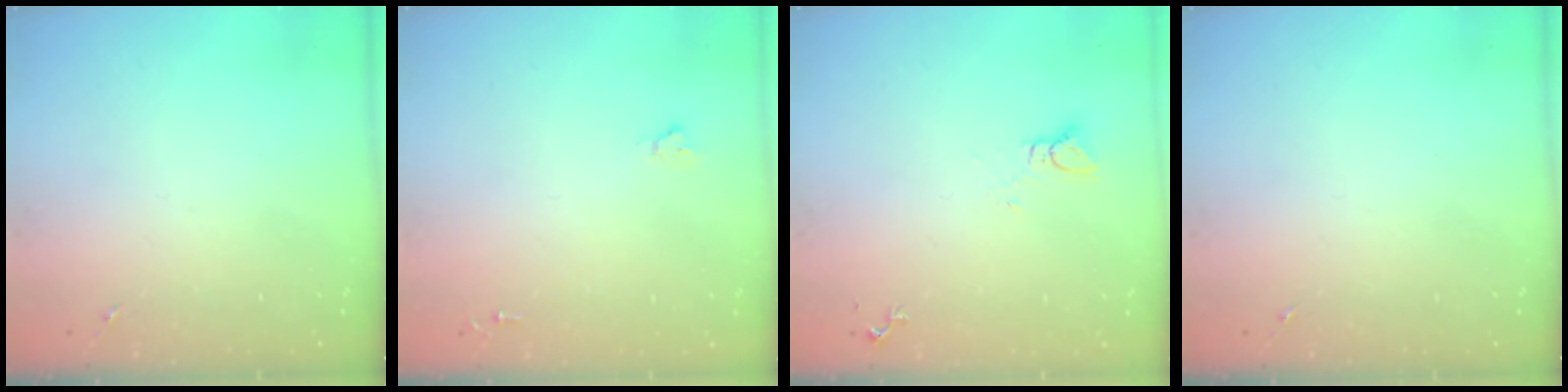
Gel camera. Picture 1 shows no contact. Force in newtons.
{"total": 1.6, "press": 1.6, "slide": 0.2}
{"total": 2.8, "press": 2.8, "slide": 0.1}
{"total": 0.0}